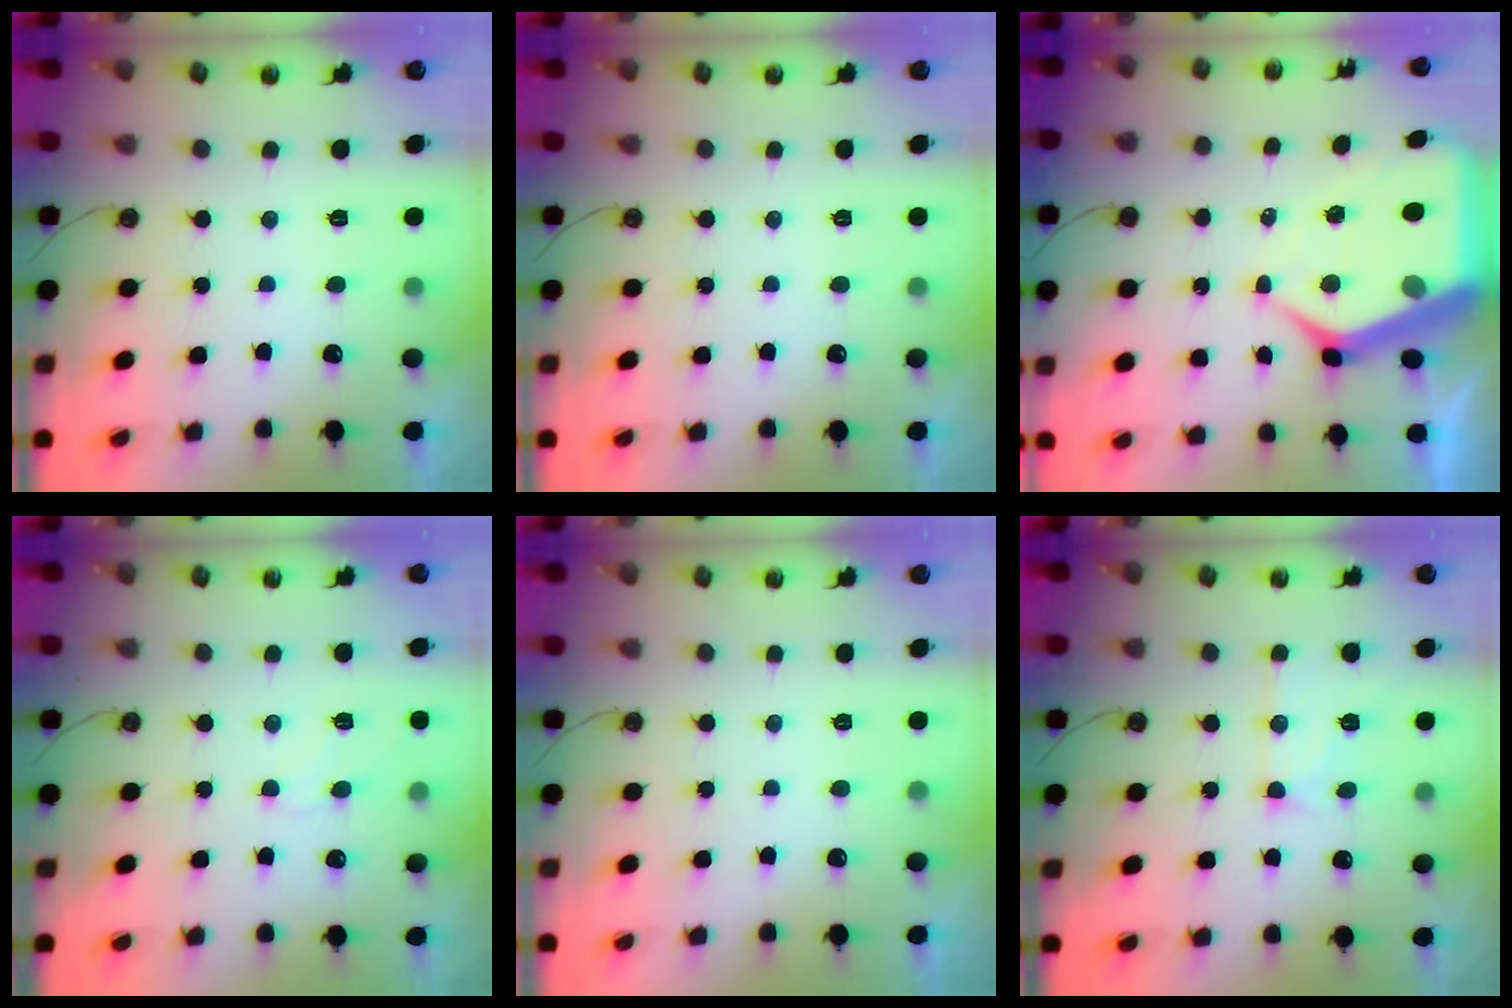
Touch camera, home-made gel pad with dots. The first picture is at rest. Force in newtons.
{"total": 0.0}
{"total": 13.8, "press": 13.8, "slide": 1.2}
{"total": 5.4, "press": 5.3, "slide": 0.6}
{"total": 0.0}
{"total": 11.1, "press": 11.1, "slide": 0.8}